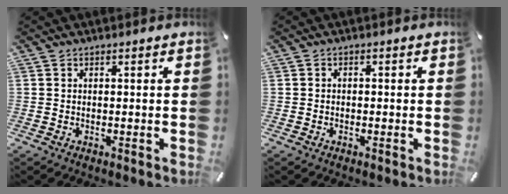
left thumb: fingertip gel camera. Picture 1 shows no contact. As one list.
[{"total": 0.8, "force": [-0.5, 0.5, 0.3], "torque": [-0.006, 0.001, -0.011]}]